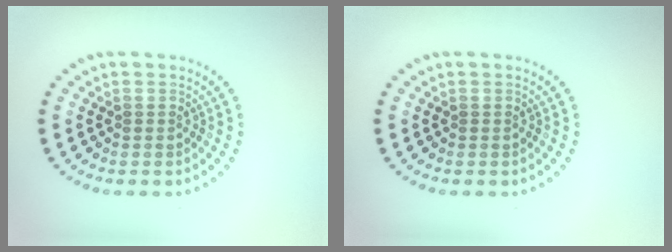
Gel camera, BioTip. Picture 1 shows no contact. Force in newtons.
{"total": 0.0}